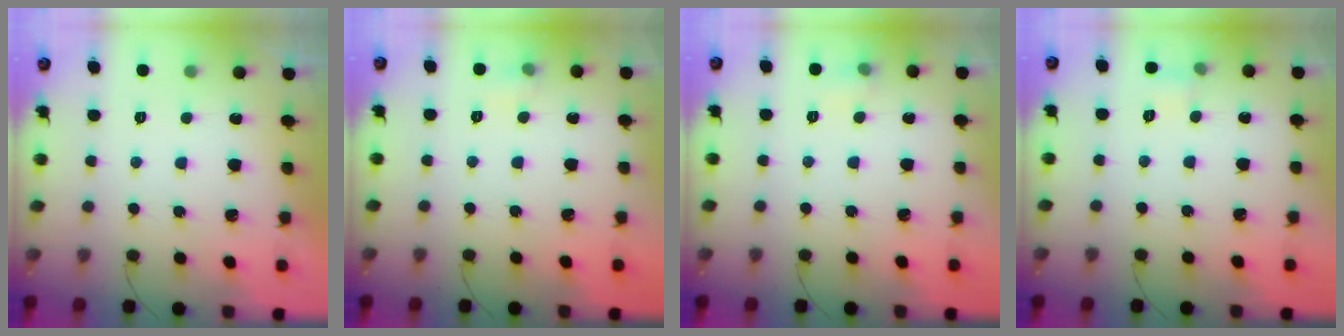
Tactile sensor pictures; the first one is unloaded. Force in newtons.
{"total": 4.0, "press": 3.8, "slide": 1.0}
{"total": 4.5, "press": 4.3, "slide": 1.3}
{"total": 4.8, "press": 4.5, "slide": 1.6}